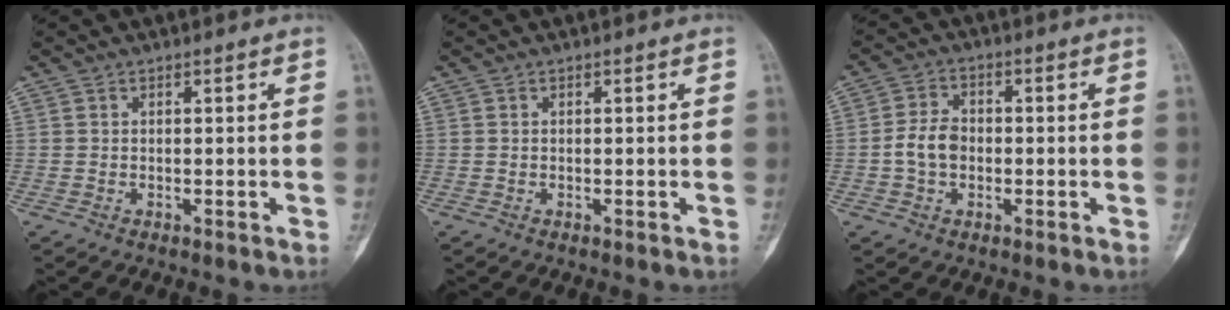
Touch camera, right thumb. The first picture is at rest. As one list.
[{"total": 0.0}, {"total": 5.7, "force": [-0.8, 4.2, 3.8], "torque": [-0.066, 0.017, -0.021]}]